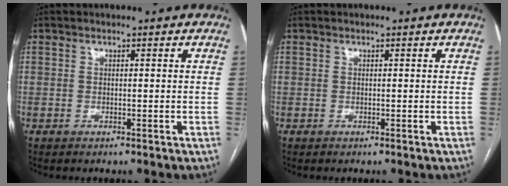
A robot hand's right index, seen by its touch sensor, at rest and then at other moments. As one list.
[{"total": 0.0}]